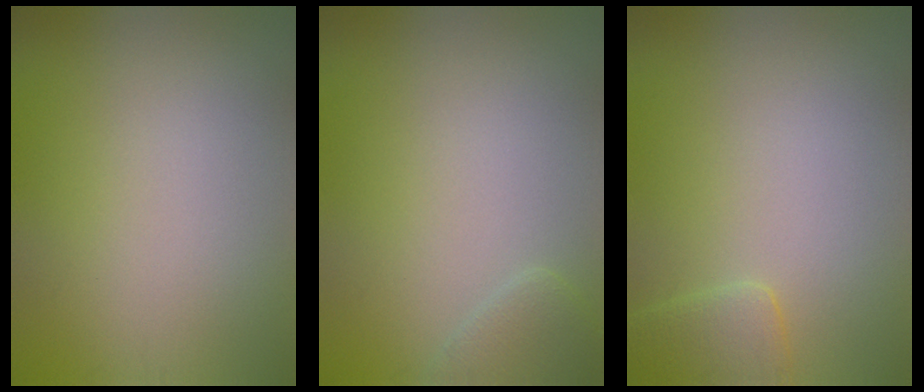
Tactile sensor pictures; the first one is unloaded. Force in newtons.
{"total": 1.7, "press": 1.7, "slide": 0.1}
{"total": 2.3, "press": 2.3, "slide": 0.2}